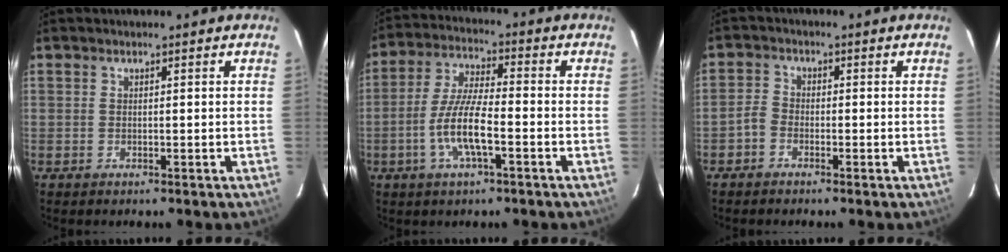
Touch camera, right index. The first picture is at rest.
{"total": 9.6, "force": [-3.5, 2.0, 8.7], "torque": [-0.179, 0.002, -0.068]}
{"total": 2.3, "force": [-1.6, 1.5, 0.8], "torque": [-0.020, 0.007, -0.034]}